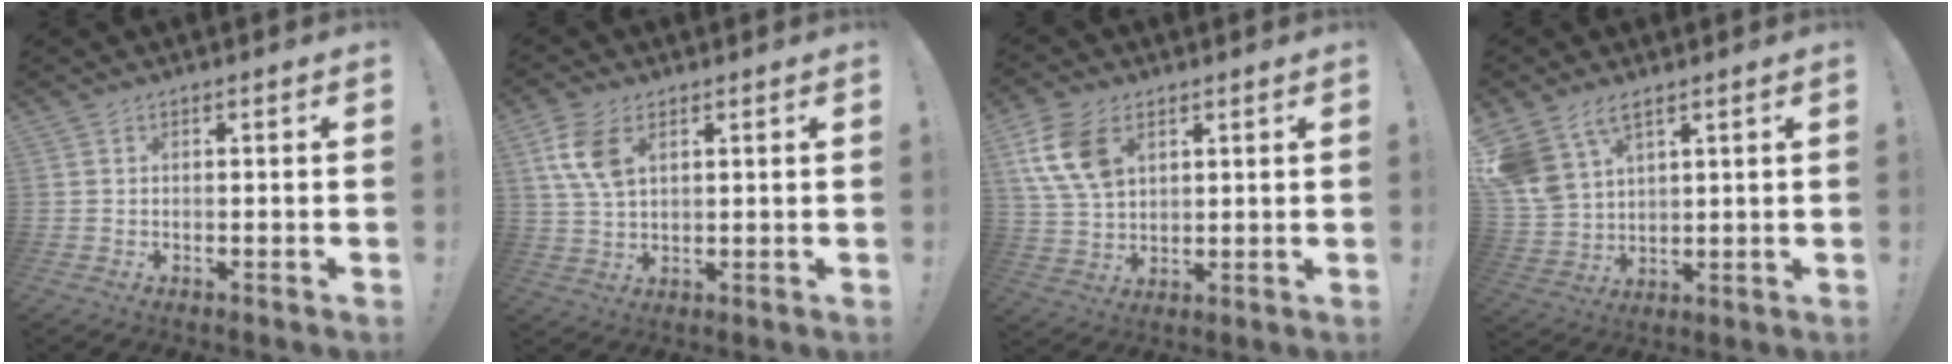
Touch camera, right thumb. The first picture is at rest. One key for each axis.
{"total": 9.1, "fx": 3.8, "fy": 5.4, "fz": 6.3, "tx": -0.127, "ty": -0.004, "tz": 0.074}
{"total": 12.9, "fx": 5.4, "fy": 8.6, "fz": 8.0, "tx": -0.155, "ty": -0.006, "tz": 0.108}
{"total": 10.2, "fx": 6.9, "fy": 5.8, "fz": 4.8, "tx": -0.117, "ty": -0.035, "tz": 0.138}